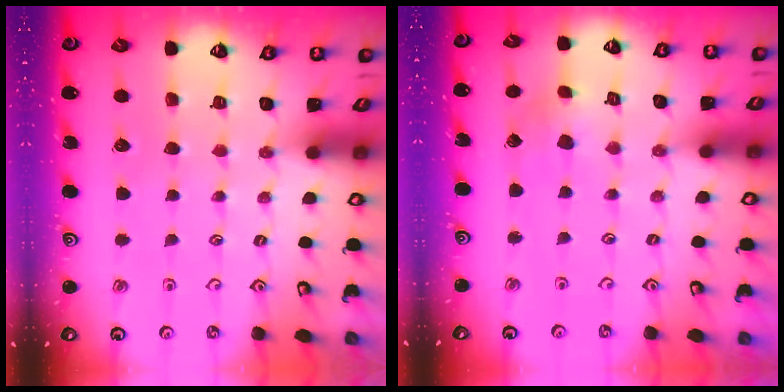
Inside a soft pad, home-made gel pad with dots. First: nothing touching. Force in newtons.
{"total": 3.0, "press": 3.0, "slide": 0.4}